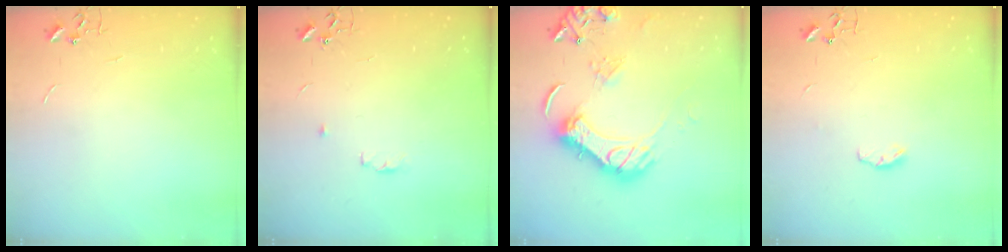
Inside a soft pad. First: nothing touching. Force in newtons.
{"total": 4.7, "press": 4.6, "slide": 0.8}
{"total": 18.6, "press": 18.4, "slide": 2.6}
{"total": 4.7, "press": 4.6, "slide": 0.6}